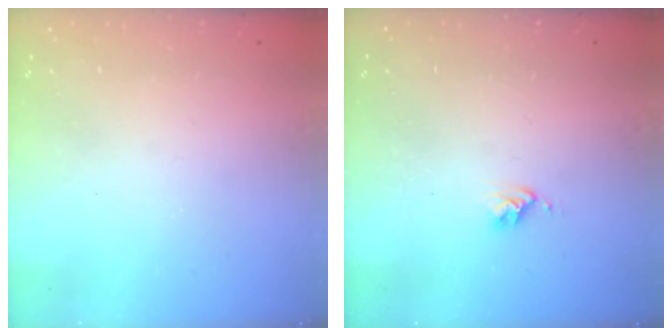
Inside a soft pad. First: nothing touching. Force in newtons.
{"total": 2.7, "press": 2.7, "slide": 0.4}